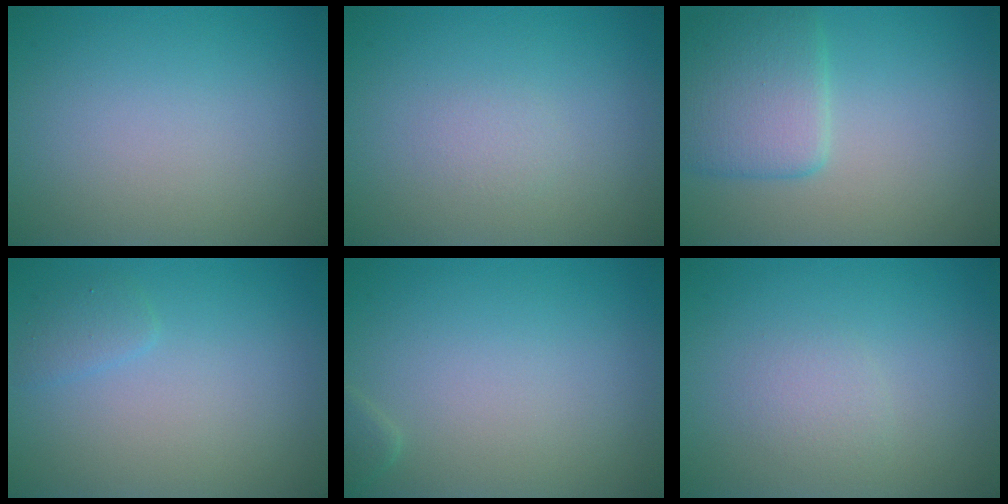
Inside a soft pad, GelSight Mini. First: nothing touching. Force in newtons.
{"total": 0.8, "press": 0.8, "slide": 0.1}
{"total": 4.4, "press": 4.4, "slide": 0.1}
{"total": 1.1, "press": 1.1, "slide": 0.1}
{"total": 0.8, "press": 0.8, "slide": 0.1}
{"total": 1.3, "press": 1.3, "slide": 0.2}